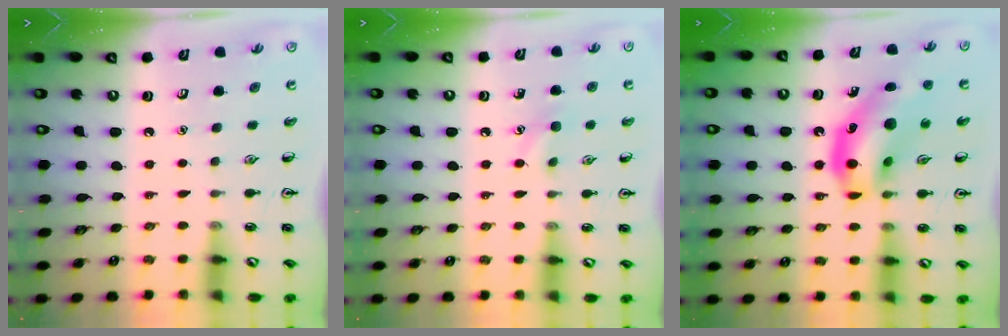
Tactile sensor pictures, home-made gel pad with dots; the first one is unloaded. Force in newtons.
{"total": 6.7, "press": 6.4, "slide": 2.1}
{"total": 16.5, "press": 15.9, "slide": 4.5}